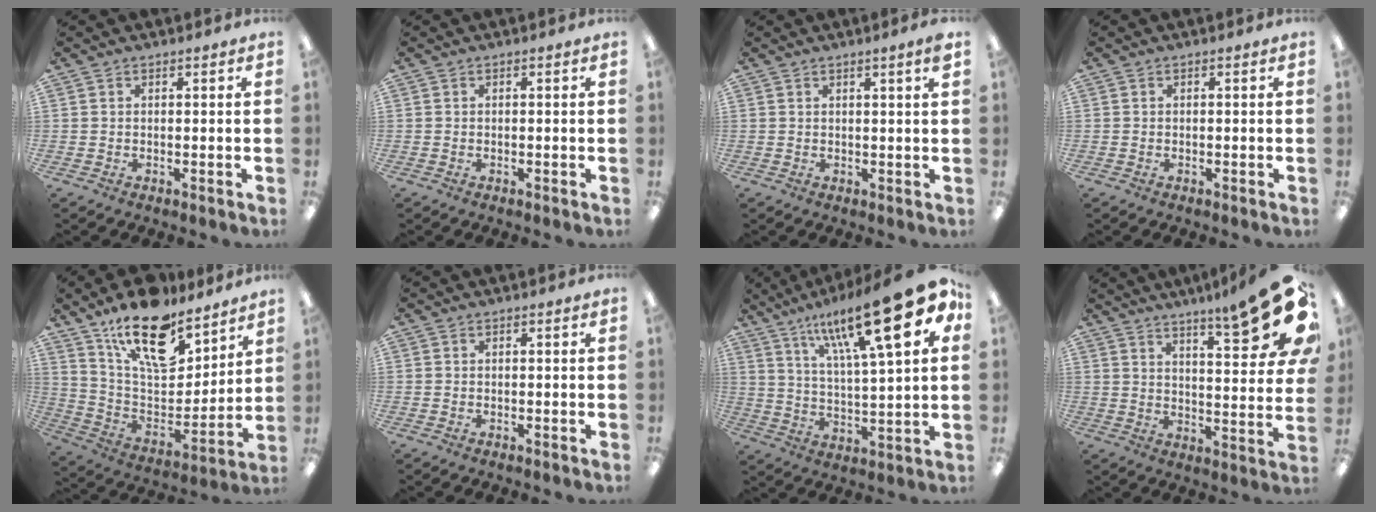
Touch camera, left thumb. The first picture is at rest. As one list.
[{"total": 0.0}, {"total": 2.5, "force": [1.6, -0.1, 1.8], "torque": [-0.030, -0.005, 0.026]}, {"total": 0.0}, {"total": 19.9, "force": [13.7, 8.9, 11.4], "torque": [-0.188, -0.088, 0.242]}, {"total": 0.0}, {"total": 22.0, "force": [13.5, 4.9, 16.7], "torque": [-0.266, -0.075, 0.209]}, {"total": 18.7, "force": [11.4, 3.6, 14.5], "torque": [-0.195, -0.080, 0.173]}]